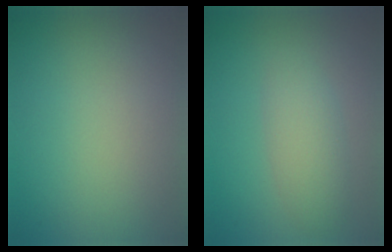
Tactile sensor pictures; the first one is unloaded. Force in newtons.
{"total": 2.6, "press": 2.6, "slide": 0.1}